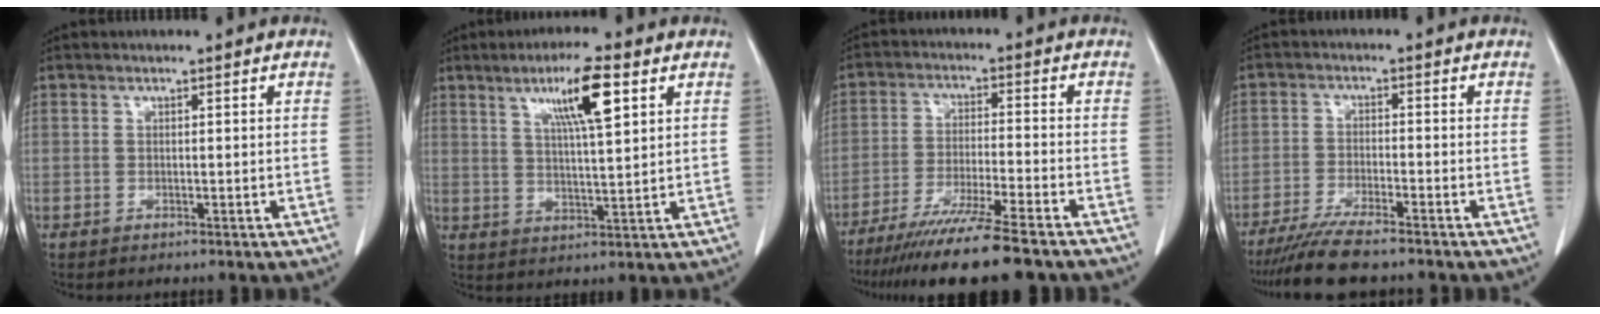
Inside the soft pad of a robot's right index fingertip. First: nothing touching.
{"total": 8.8, "force": [4.2, 0.6, 7.8], "torque": [-0.137, 0.005, 0.072]}
{"total": 15.2, "force": [-12.6, -0.3, 8.6], "torque": [-0.142, -0.047, -0.201]}
{"total": 8.2, "force": [-7.0, 0.2, 4.3], "torque": [-0.068, -0.023, -0.118]}